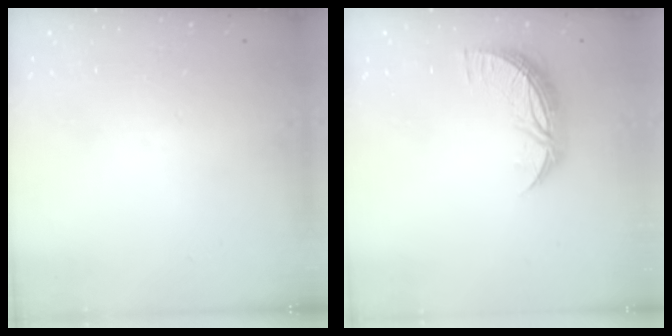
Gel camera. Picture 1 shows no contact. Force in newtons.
{"total": 9.7, "press": 9.7, "slide": 0.4}